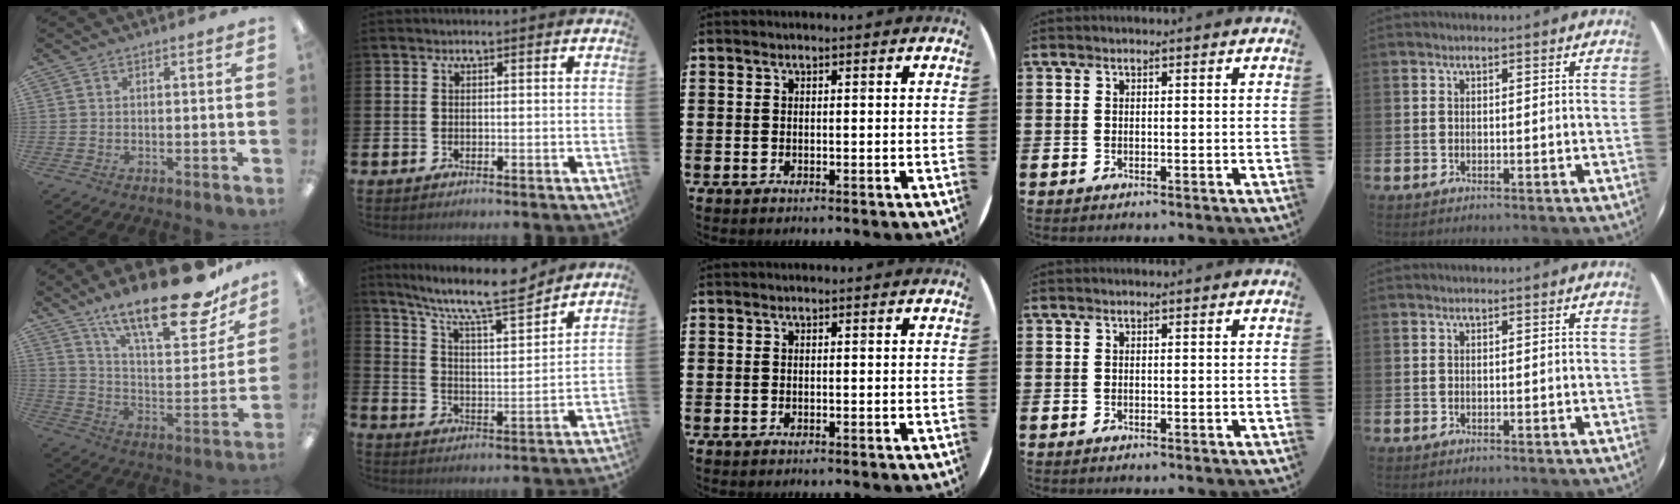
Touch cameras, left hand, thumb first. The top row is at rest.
{"thumb": {"total": 24.5, "force": [17.7, 7.5, 15.2], "torque": [-0.226, -0.120, 0.291]}, "index": {"total": 10.7, "force": [9.5, 1.5, 4.8], "torque": [-0.114, -0.064, 0.161]}}